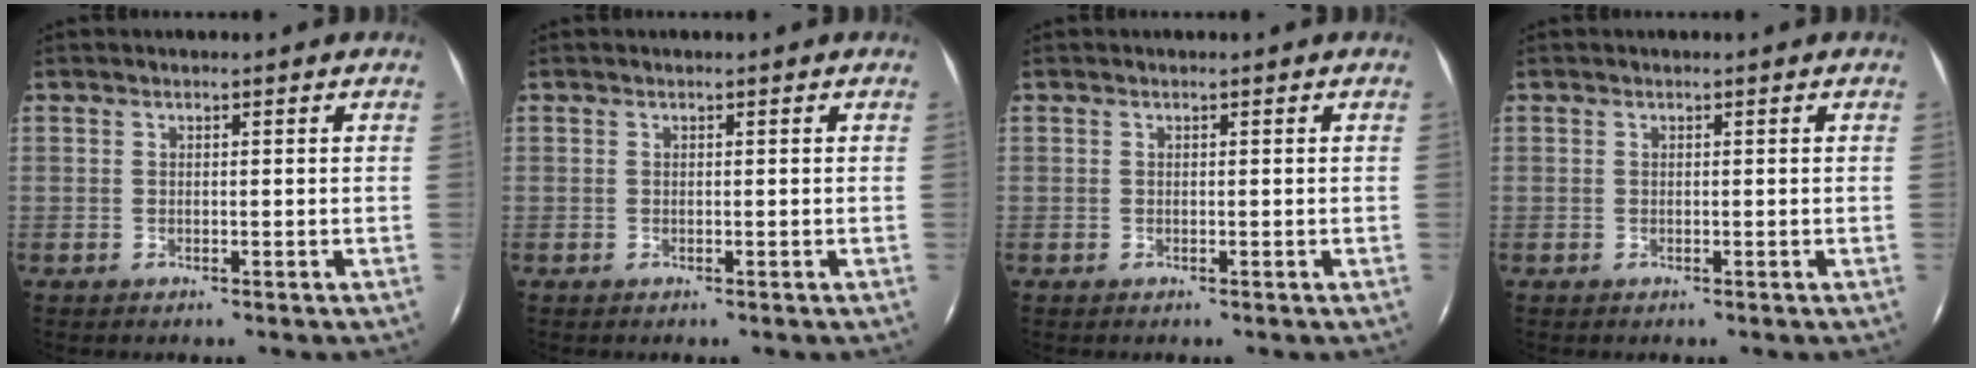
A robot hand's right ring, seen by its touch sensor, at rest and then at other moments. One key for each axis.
{"total": 0.0}
{"total": 0.0}
{"total": 0.0}